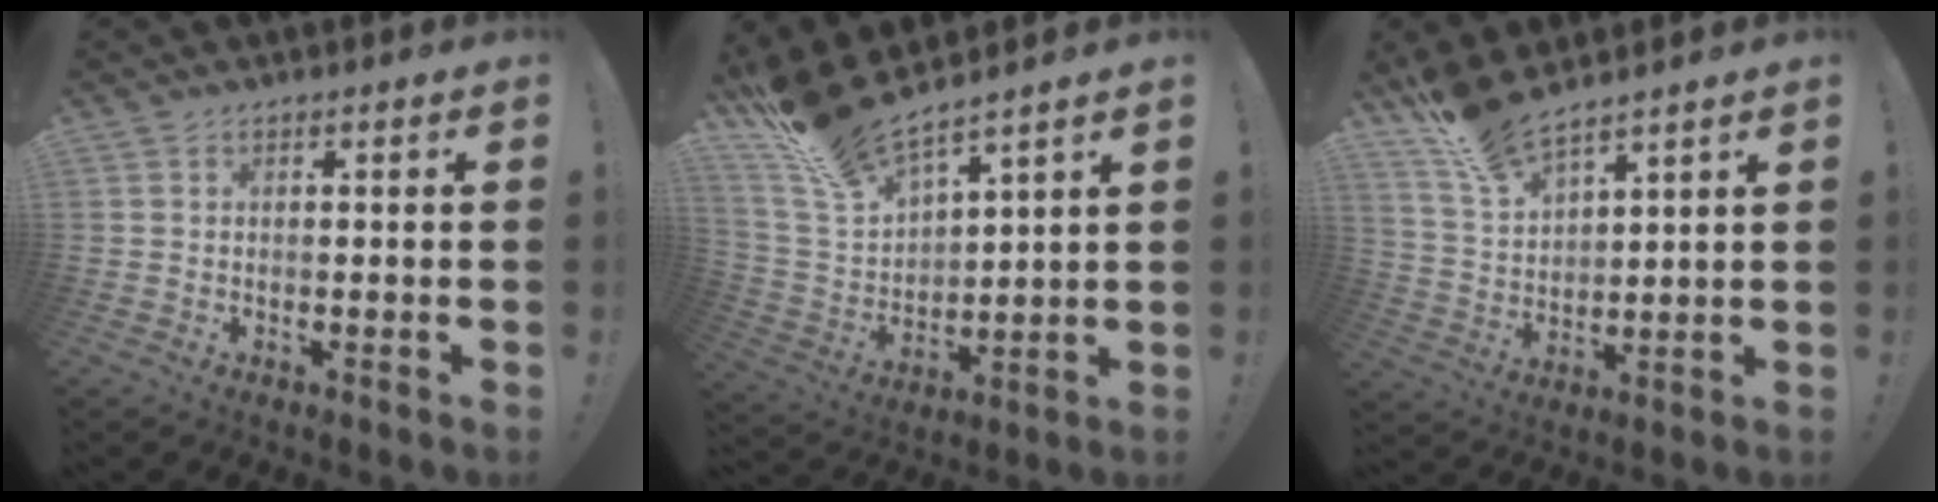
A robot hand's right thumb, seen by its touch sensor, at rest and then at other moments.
{"total": 13.6, "force": [12.3, 2.8, 5.1], "torque": [-0.113, -0.103, 0.222]}
{"total": 10.3, "force": [9.4, 2.0, 3.7], "torque": [-0.082, -0.066, 0.177]}